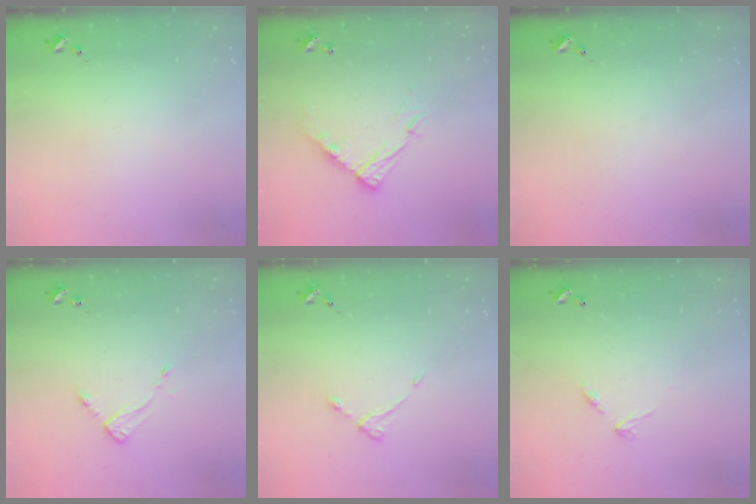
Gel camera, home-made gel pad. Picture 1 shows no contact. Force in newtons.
{"total": 11.4, "press": 11.4, "slide": 0.7}
{"total": 0.0}
{"total": 3.4, "press": 3.4, "slide": 0.4}
{"total": 4.7, "press": 4.7, "slide": 0.7}
{"total": 6.0, "press": 6.0, "slide": 0.5}